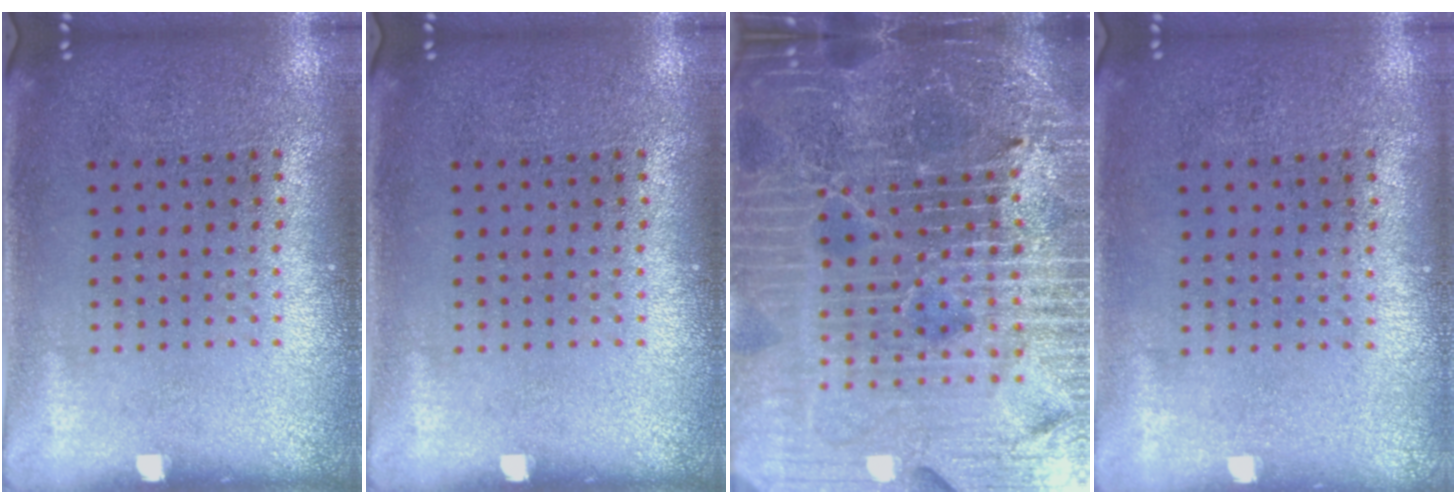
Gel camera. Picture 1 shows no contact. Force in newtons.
{"total": 0.0}
{"total": 7.2, "press": 6.2, "slide": 3.7}
{"total": 0.0}